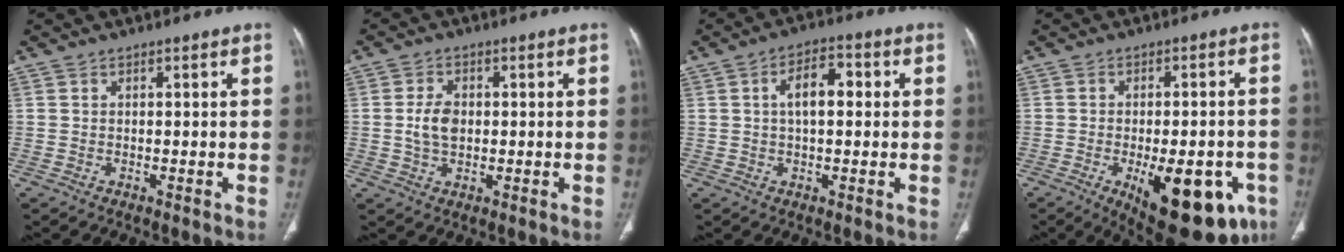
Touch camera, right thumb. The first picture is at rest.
{"total": 4.9, "force": [0.1, 3.2, 3.7], "torque": [-0.071, 0.004, 0.003]}
{"total": 6.8, "force": [1.1, 3.4, 5.8], "torque": [-0.089, 0.018, 0.013]}
{"total": 19.7, "force": [-8.0, 8.6, 15.9], "torque": [-0.152, 0.007, -0.091]}